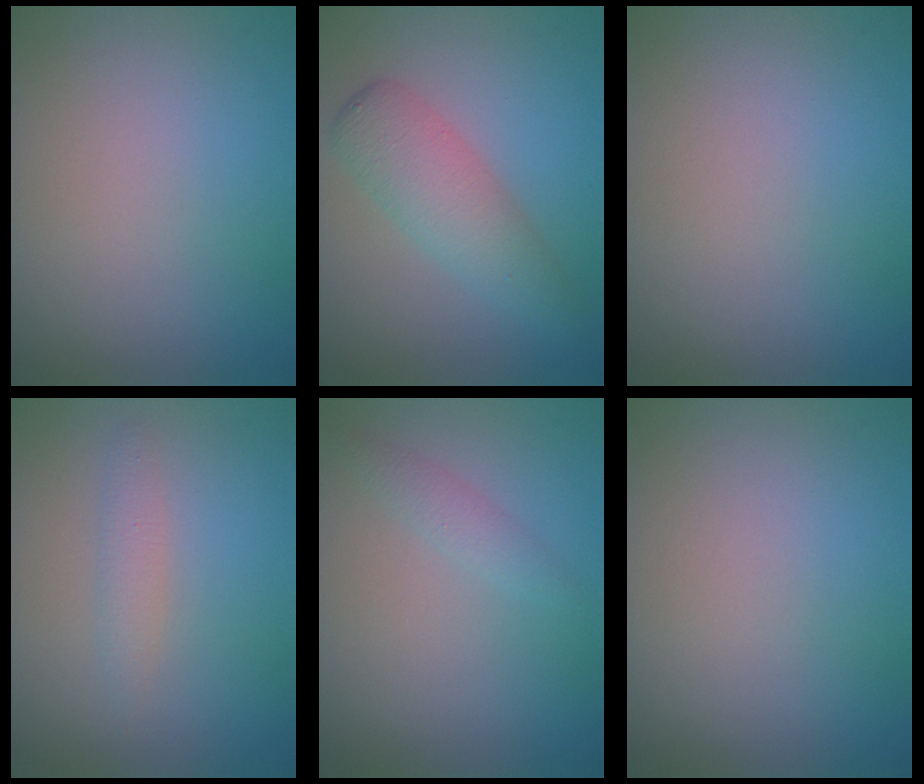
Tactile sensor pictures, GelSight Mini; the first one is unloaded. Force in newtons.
{"total": 4.1, "press": 4.1, "slide": 0.0}
{"total": 0.0}
{"total": 1.5, "press": 1.5, "slide": 0.0}
{"total": 1.3, "press": 1.3, "slide": 0.0}
{"total": 0.0}